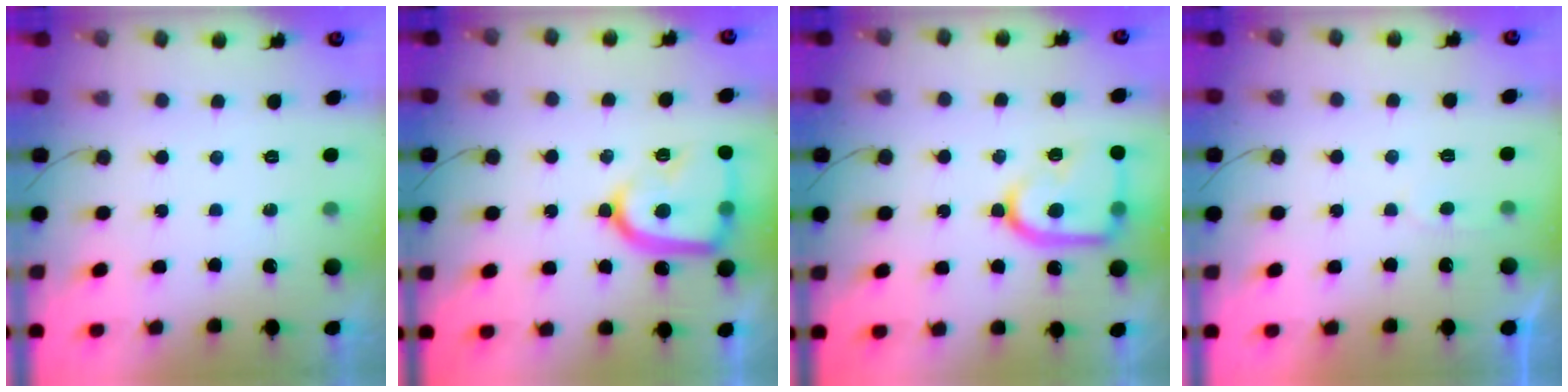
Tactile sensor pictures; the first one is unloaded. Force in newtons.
{"total": 18.1, "press": 18.0, "slide": 1.4}
{"total": 18.1, "press": 18.0, "slide": 1.7}
{"total": 2.5, "press": 2.5, "slide": 0.3}